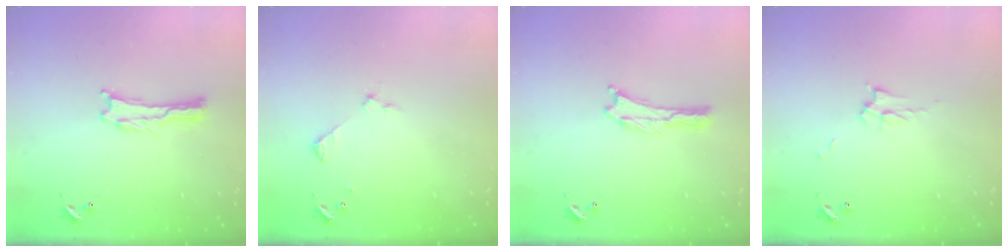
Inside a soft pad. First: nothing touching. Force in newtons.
{"total": 2.9, "press": 2.9, "slide": 0.3}
{"total": 0.0}
{"total": 3.2, "press": 3.1, "slide": 0.5}